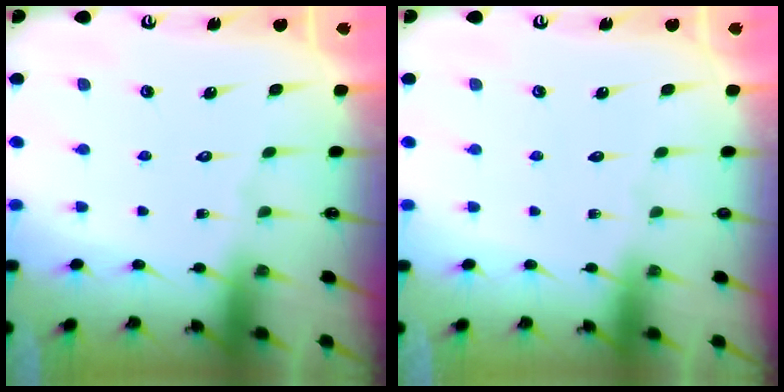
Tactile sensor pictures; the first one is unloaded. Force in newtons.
{"total": 0.0}